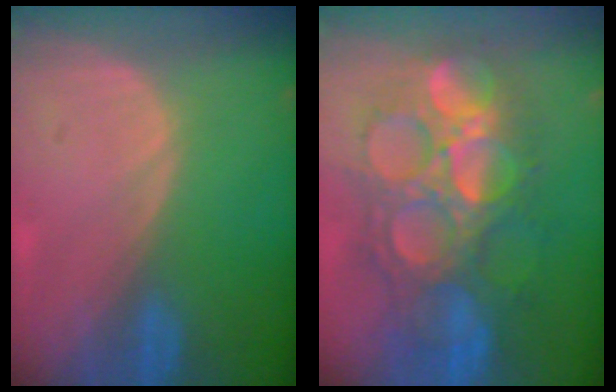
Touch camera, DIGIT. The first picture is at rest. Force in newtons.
{"total": 13.0, "press": 13.0, "slide": 1.5}